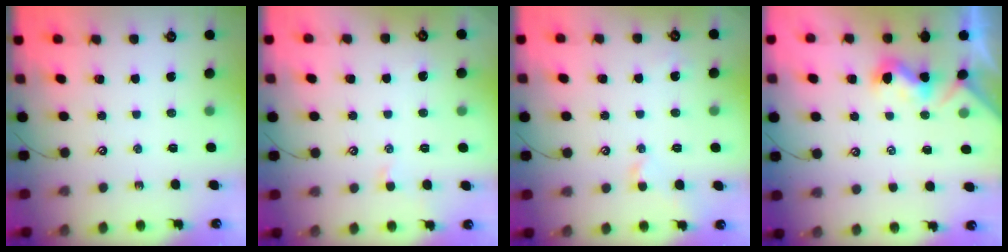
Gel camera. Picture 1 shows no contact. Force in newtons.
{"total": 2.0, "press": 2.0, "slide": 0.4}
{"total": 0.5, "press": 0.1, "slide": 0.5}
{"total": 0.7, "press": 0.6, "slide": 0.3}